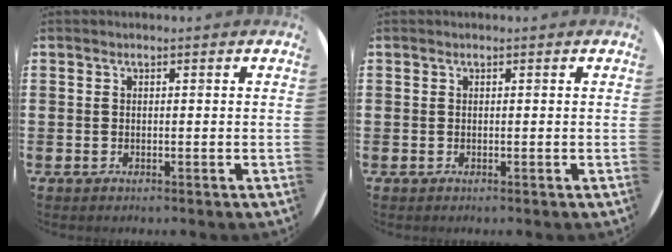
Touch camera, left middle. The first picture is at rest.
{"total": 0.0}